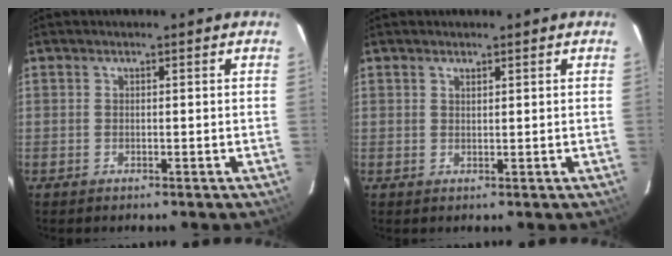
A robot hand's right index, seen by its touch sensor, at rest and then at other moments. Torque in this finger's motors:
{"motor_torque": [-0.15, 0.04, -0.04, 0.00]}